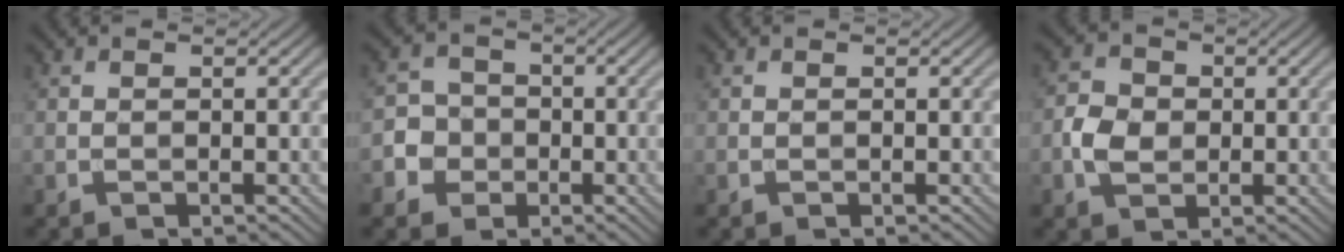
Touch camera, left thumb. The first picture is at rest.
{"total": 5.2, "force": [-1.7, 4.8, 1.0], "torque": [-0.019, 0.001, -0.052]}
{"total": 0.0}
{"total": 4.0, "force": [-0.5, 3.3, 2.2], "torque": [-0.052, 0.002, -0.015]}